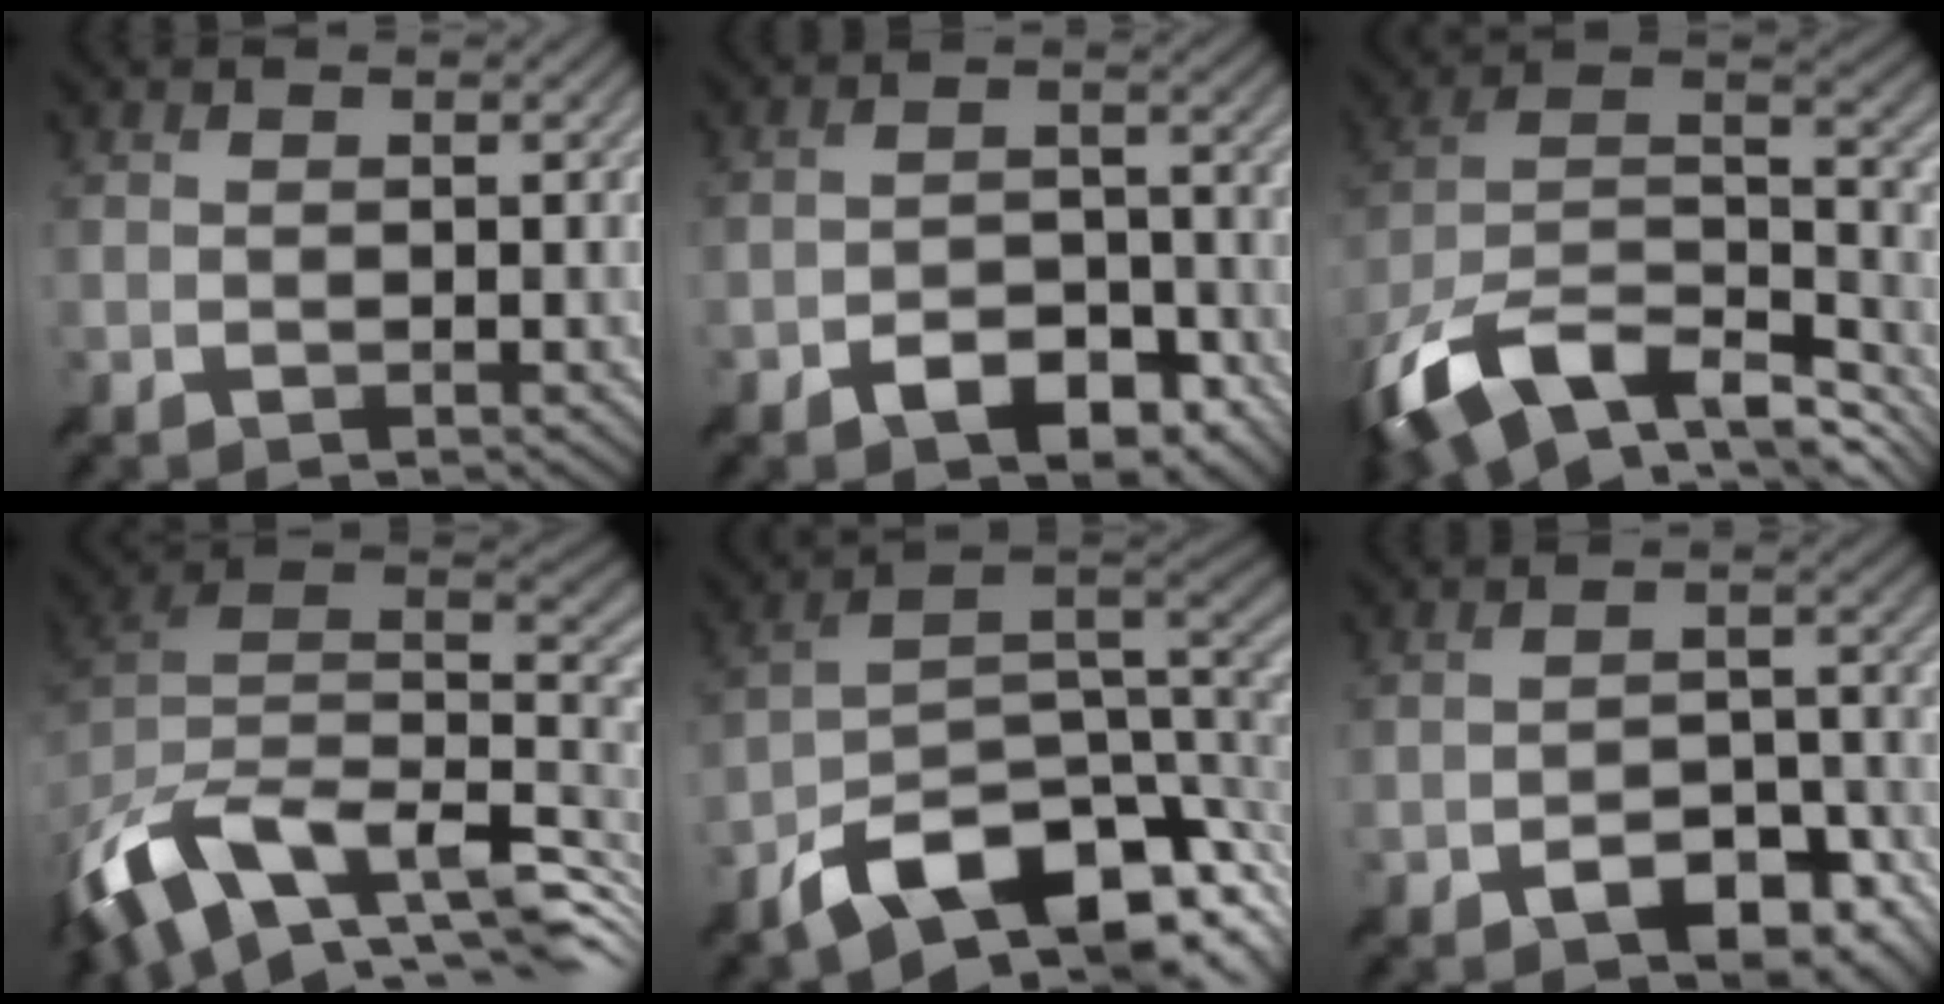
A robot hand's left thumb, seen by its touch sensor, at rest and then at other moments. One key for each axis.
{"total": 6.7, "fx": -4.3, "fy": 3.2, "fz": 4.0, "tx": -0.061, "ty": 0.002, "tz": -0.076}
{"total": 17.4, "fx": -9.6, "fy": 9.2, "fz": 11.2, "tx": -0.271, "ty": -0.025, "tz": -0.148}
{"total": 16.1, "fx": -6.4, "fy": 10.2, "fz": 10.7, "tx": -0.238, "ty": -0.043, "tz": -0.096}
{"total": 13.7, "fx": -5.8, "fy": 7.0, "fz": 10.3, "tx": -0.173, "ty": -0.020, "tz": -0.086}
{"total": 8.2, "fx": -5.1, "fy": 3.9, "fz": 5.1, "tx": -0.070, "ty": 0.000, "tz": -0.082}